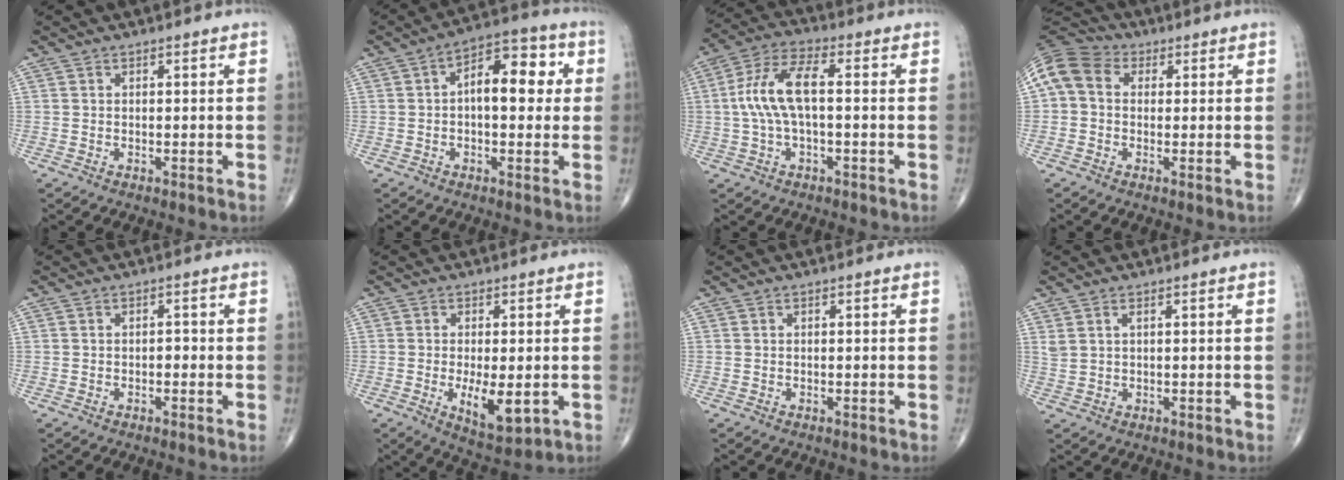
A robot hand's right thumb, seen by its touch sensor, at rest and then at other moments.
{"total": 11.2, "force": [1.3, 5.9, 9.4], "torque": [-0.109, 0.027, 0.010]}
{"total": 10.2, "force": [0.2, 4.1, 9.4], "torque": [-0.208, 0.032, 0.001]}
{"total": 9.3, "force": [1.6, 7.4, 5.5], "torque": [-0.104, 0.028, 0.015]}
{"total": 0.9, "force": [-0.3, 0.5, 0.6], "torque": [-0.003, 0.003, -0.009]}
{"total": 7.9, "force": [-1.5, 3.1, 7.1], "torque": [-0.111, -0.019, -0.015]}
{"total": 0.0}
{"total": 1.9, "force": [1.1, 0.7, 1.4], "torque": [-0.037, 0.001, 0.029]}